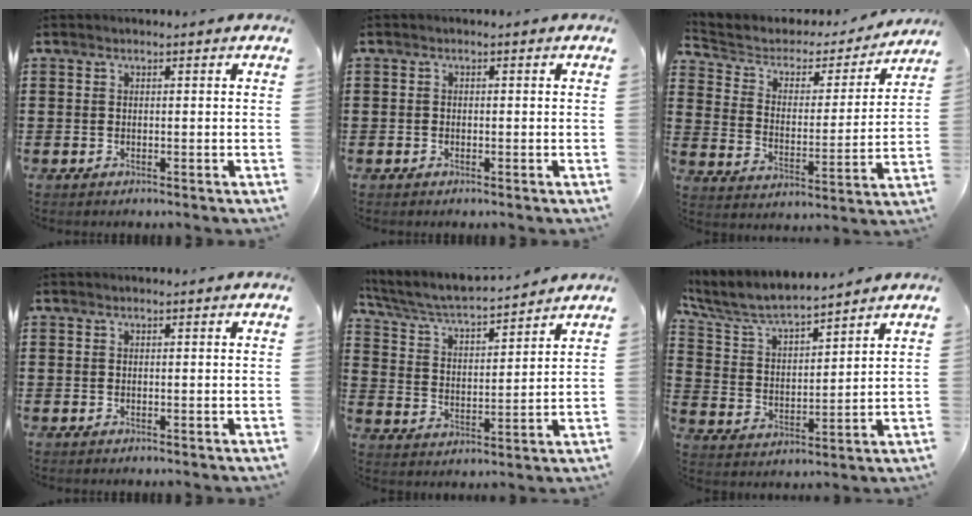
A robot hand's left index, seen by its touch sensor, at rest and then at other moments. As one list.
[{"total": 0.6, "force": [-0.3, 0.4, 0.2], "torque": [-0.005, 0.000, -0.007]}, {"total": 3.6, "force": [2.7, 2.2, 1.0], "torque": [-0.044, -0.015, 0.037]}, {"total": 0.0}, {"total": 4.8, "force": [4.5, 0.3, 1.8], "torque": [-0.056, -0.033, 0.070]}, {"total": 6.9, "force": [6.2, 1.1, 2.8], "torque": [-0.083, -0.033, 0.105]}]